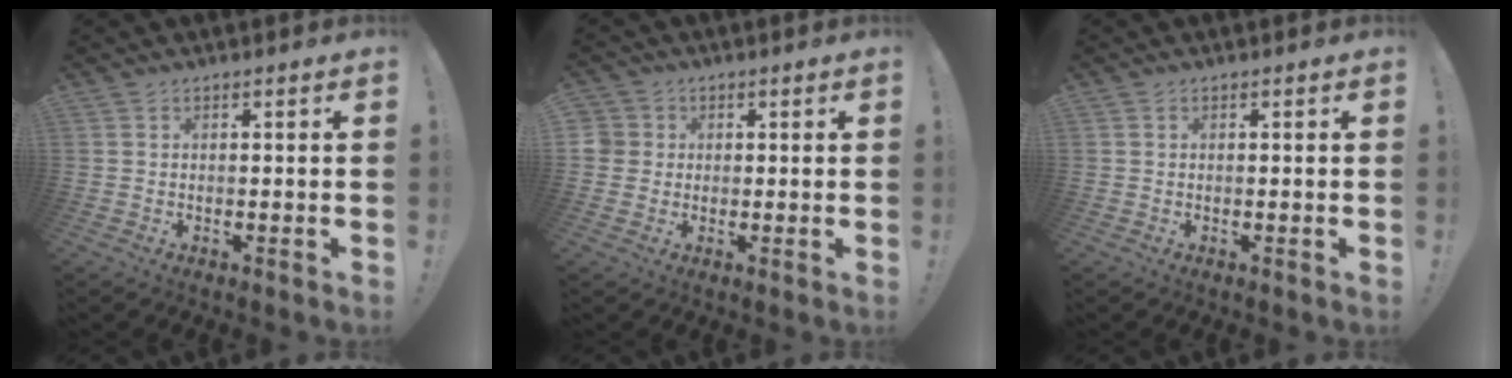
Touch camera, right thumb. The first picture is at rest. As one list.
[{"total": 4.1, "force": [0.6, 3.9, 1.0], "torque": [-0.019, -0.002, 0.009]}, {"total": 0.0}]